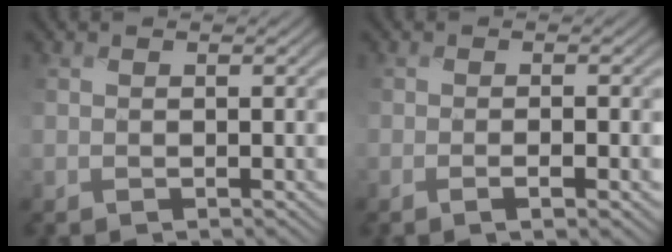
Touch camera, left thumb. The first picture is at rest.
{"total": 2.9, "force": [-1.1, 0.6, 2.6], "torque": [-0.045, 0.003, -0.022]}